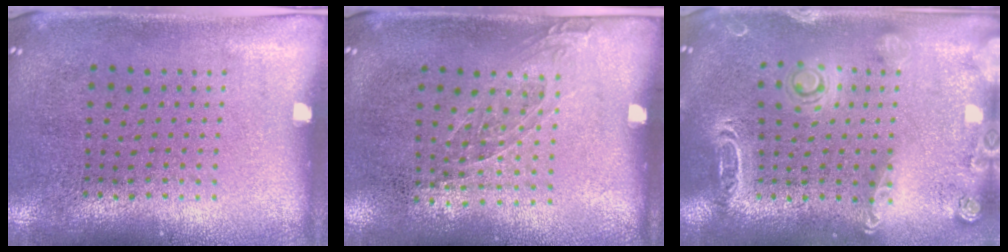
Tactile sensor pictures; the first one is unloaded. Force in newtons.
{"total": 1.0, "press": 0.8, "slide": 0.6}
{"total": 2.1, "press": 2.0, "slide": 0.6}